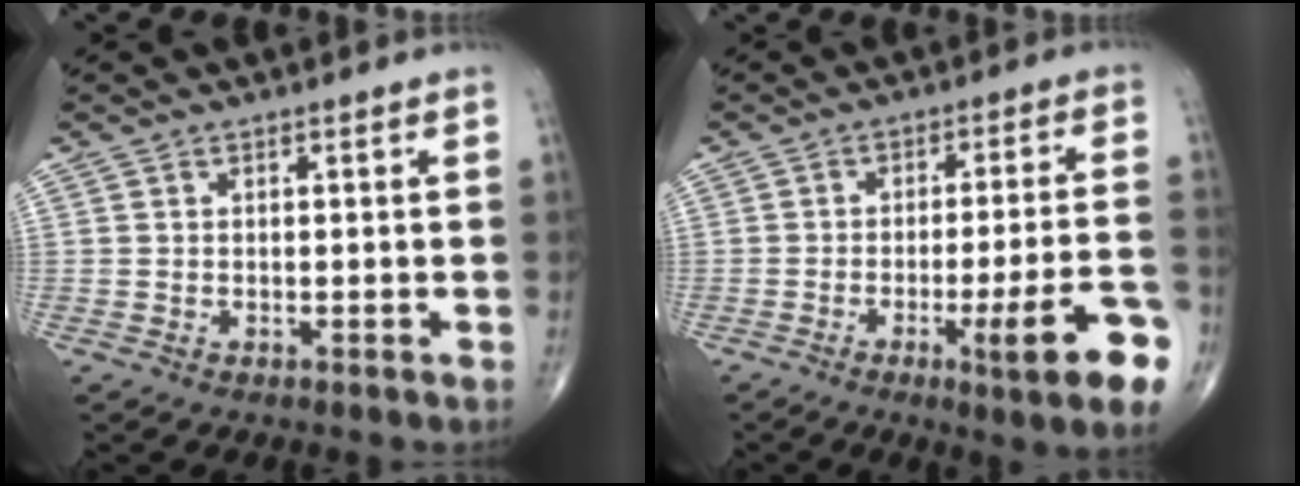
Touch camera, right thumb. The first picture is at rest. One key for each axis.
{"total": 13.4, "fx": -5.7, "fy": 1.2, "fz": 12.1, "tx": -0.172, "ty": 0.012, "tz": -0.076}